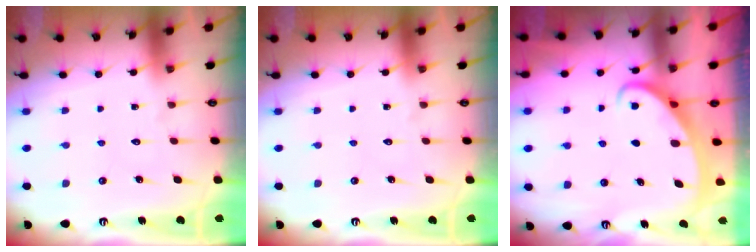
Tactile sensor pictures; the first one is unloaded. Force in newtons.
{"total": 0.0}
{"total": 2.4, "press": 2.4, "slide": 0.4}